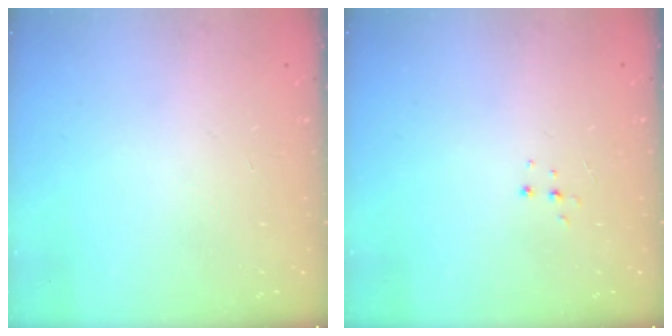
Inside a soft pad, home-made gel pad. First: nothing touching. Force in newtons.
{"total": 4.2, "press": 4.2, "slide": 0.5}